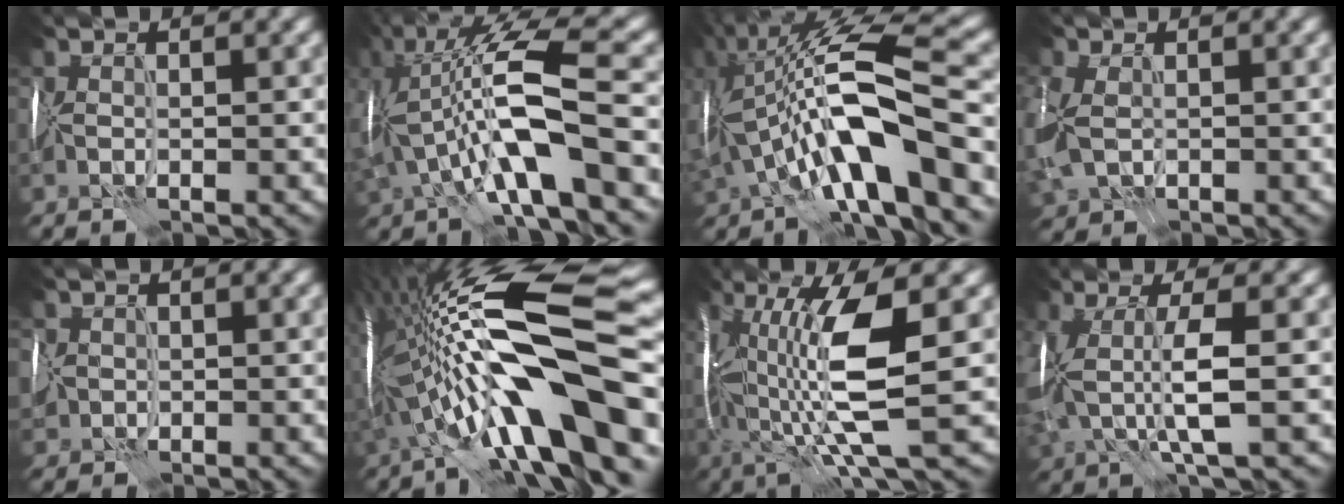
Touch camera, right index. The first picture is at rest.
{"total": 10.8, "force": [-2.1, 3.7, 9.9], "torque": [-0.187, 0.020, -0.046]}
{"total": 13.5, "force": [-3.6, 5.0, 12.1], "torque": [-0.216, 0.014, -0.061]}
{"total": 6.1, "force": [-0.6, 4.6, 4.1], "torque": [-0.117, -0.005, 0.002]}
{"total": 2.0, "force": [-0.6, 1.9, 0.4], "torque": [-0.017, 0.002, -0.011]}
{"total": 17.1, "force": [-2.2, 5.0, 16.2], "torque": [-0.267, 0.039, -0.045]}
{"total": 10.9, "force": [0.4, 3.1, 10.5], "torque": [-0.210, -0.001, 0.012]}
{"total": 5.0, "force": [-0.4, 1.5, 4.7], "torque": [-0.115, 0.000, -0.003]}